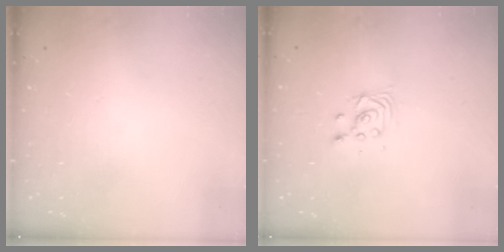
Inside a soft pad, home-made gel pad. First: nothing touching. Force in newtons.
{"total": 3.3, "press": 3.3, "slide": 0.4}